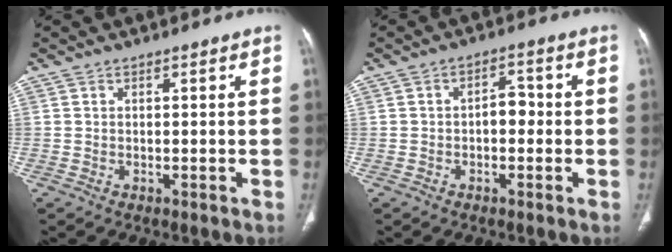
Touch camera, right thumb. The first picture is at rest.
{"total": 3.8, "force": [-0.6, 2.4, 2.9], "torque": [-0.028, 0.016, -0.015]}